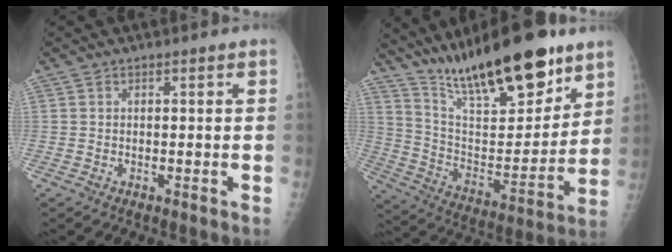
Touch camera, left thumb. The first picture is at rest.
{"total": 25.4, "force": [18.0, 7.7, 16.2], "torque": [-0.228, -0.075, 0.307]}